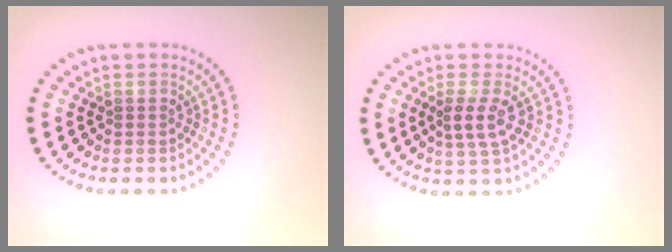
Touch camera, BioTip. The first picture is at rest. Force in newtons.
{"total": 2.2, "press": 2.0, "slide": 1.1}